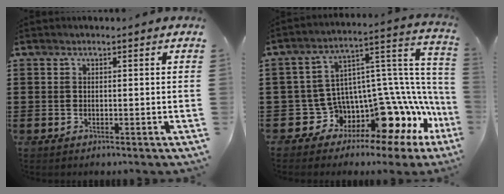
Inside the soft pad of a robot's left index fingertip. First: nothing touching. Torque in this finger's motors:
{"motor_torque": [0.48, 0.48, 0.34, 0.04]}